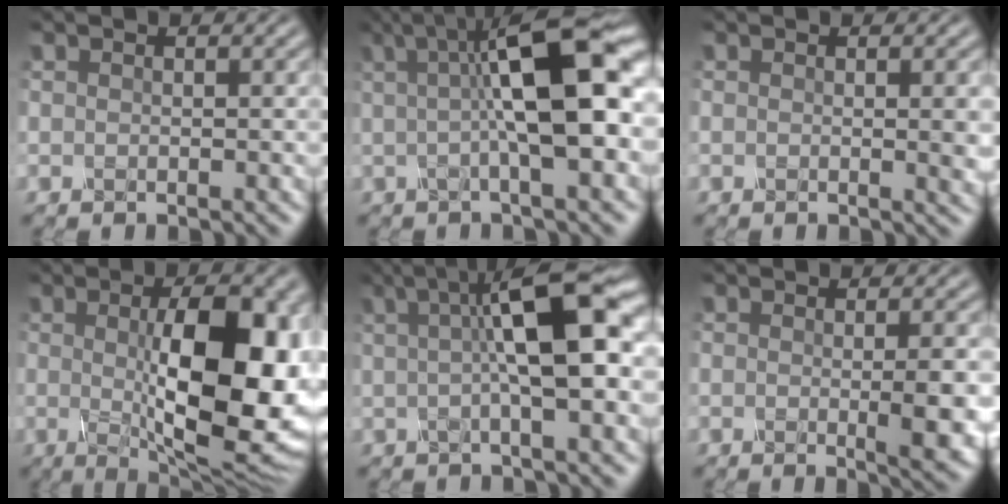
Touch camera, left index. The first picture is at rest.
{"total": 10.9, "force": [1.9, 2.7, 10.4], "torque": [-0.139, 0.022, 0.023]}
{"total": 2.0, "force": [0.0, 0.4, 1.9], "torque": [-0.022, -0.002, -0.001]}
{"total": 12.8, "force": [0.1, 4.5, 12.0], "torque": [-0.153, 0.001, 0.001]}
{"total": 9.2, "force": [1.8, 2.0, 8.8], "torque": [-0.118, 0.017, 0.022]}
{"total": 4.1, "force": [-0.4, 0.8, 4.0], "torque": [-0.054, -0.004, -0.003]}